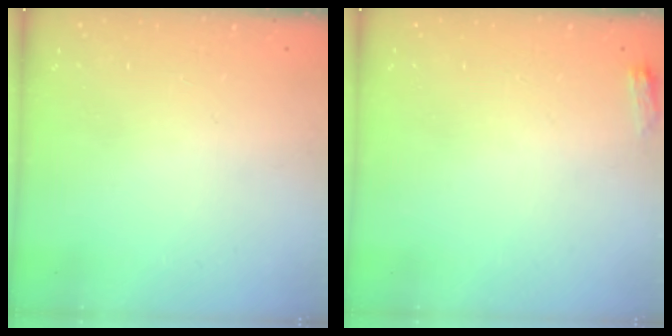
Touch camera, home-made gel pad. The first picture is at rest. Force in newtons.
{"total": 2.6, "press": 2.6, "slide": 0.4}